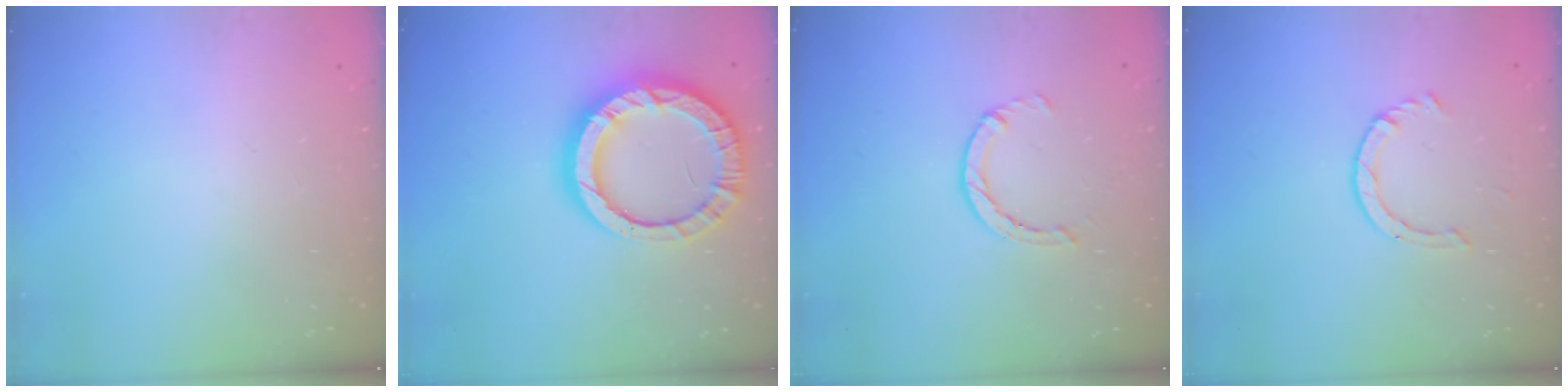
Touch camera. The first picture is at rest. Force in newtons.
{"total": 17.2, "press": 17.1, "slide": 1.9}
{"total": 2.4, "press": 2.4, "slide": 0.4}
{"total": 2.3, "press": 2.3, "slide": 0.2}